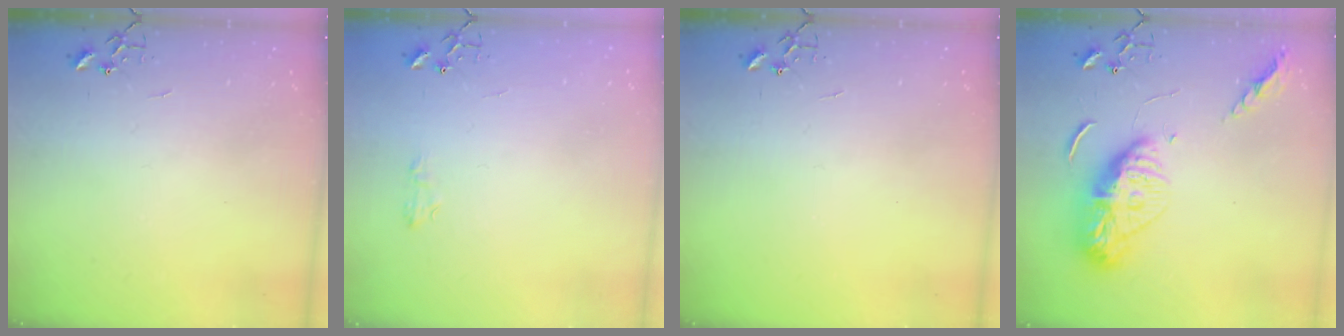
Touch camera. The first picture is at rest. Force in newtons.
{"total": 5.2, "press": 5.2, "slide": 0.7}
{"total": 0.0}
{"total": 13.5, "press": 13.5, "slide": 1.2}